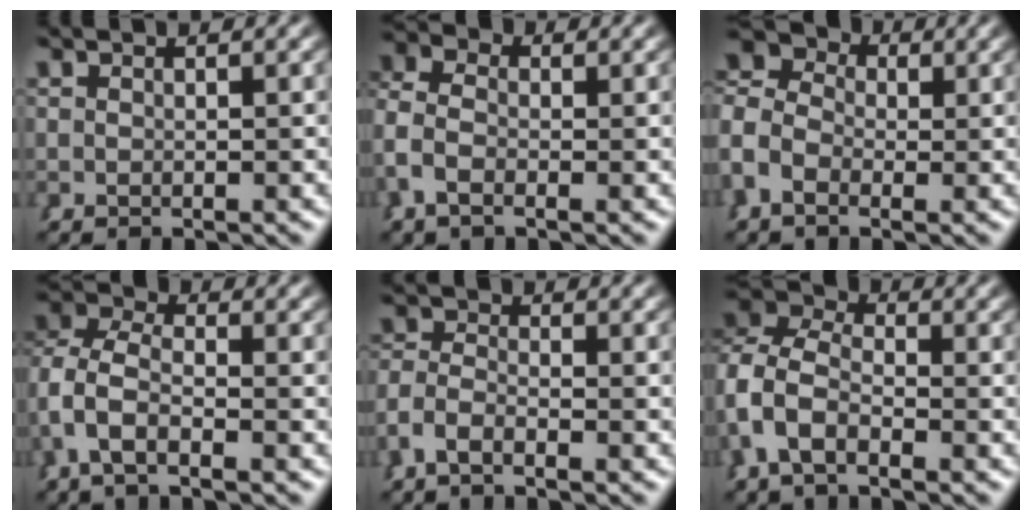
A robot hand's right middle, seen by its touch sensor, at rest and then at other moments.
{"total": 3.7, "force": [-0.7, 2.7, 2.4], "torque": [-0.068, -0.013, -0.014]}
{"total": 8.2, "force": [2.0, 6.6, 4.5], "torque": [-0.081, 0.015, 0.006]}
{"total": 5.3, "force": [-0.4, 4.0, 3.4], "torque": [-0.097, -0.015, -0.012]}
{"total": 2.5, "force": [-1.8, 1.0, 1.4], "torque": [-0.040, -0.014, -0.029]}
{"total": 8.6, "force": [0.6, 7.2, 4.7], "torque": [-0.116, -0.001, -0.008]}